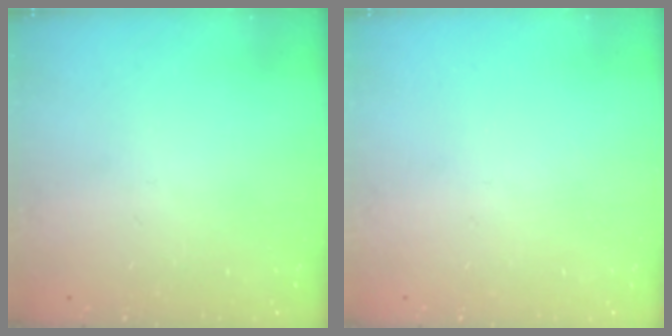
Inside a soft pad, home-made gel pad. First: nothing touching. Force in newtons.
{"total": 0.0}